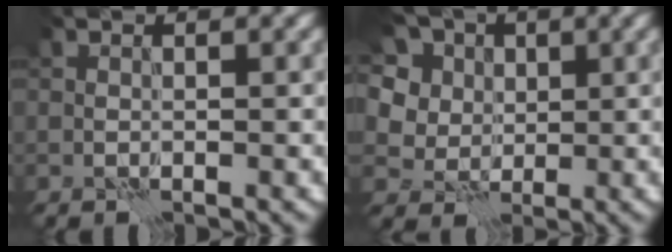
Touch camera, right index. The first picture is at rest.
{"total": 10.3, "force": [4.8, 7.5, 5.2], "torque": [-0.119, 0.018, 0.062]}